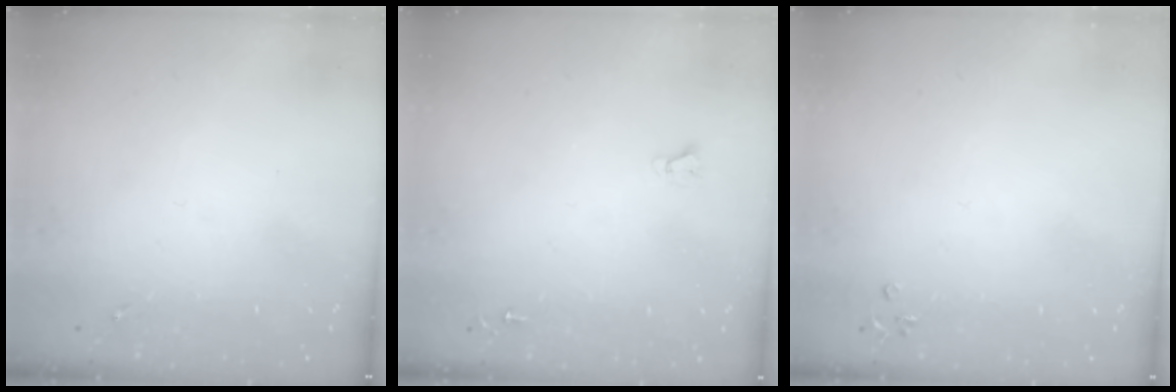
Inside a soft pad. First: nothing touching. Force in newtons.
{"total": 2.0, "press": 2.0, "slide": 0.2}
{"total": 3.3, "press": 3.3, "slide": 0.3}